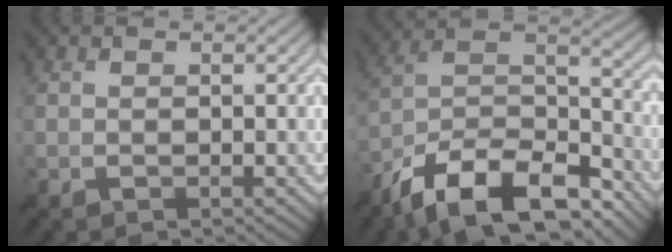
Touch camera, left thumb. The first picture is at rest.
{"total": 15.9, "force": [-11.5, 6.0, 9.3], "torque": [-0.210, -0.014, -0.194]}